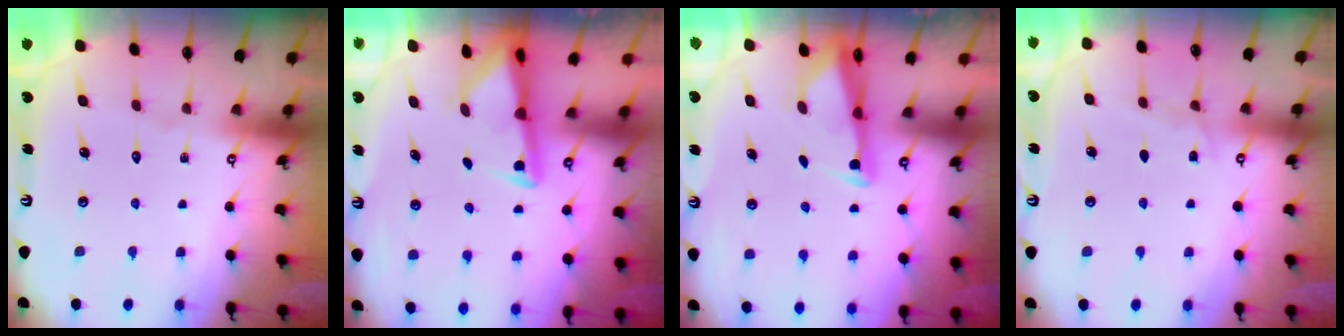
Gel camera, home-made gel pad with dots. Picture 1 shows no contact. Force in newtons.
{"total": 2.8, "press": 2.7, "slide": 0.7}
{"total": 2.9, "press": 2.8, "slide": 0.7}
{"total": 5.6, "press": 5.5, "slide": 0.6}